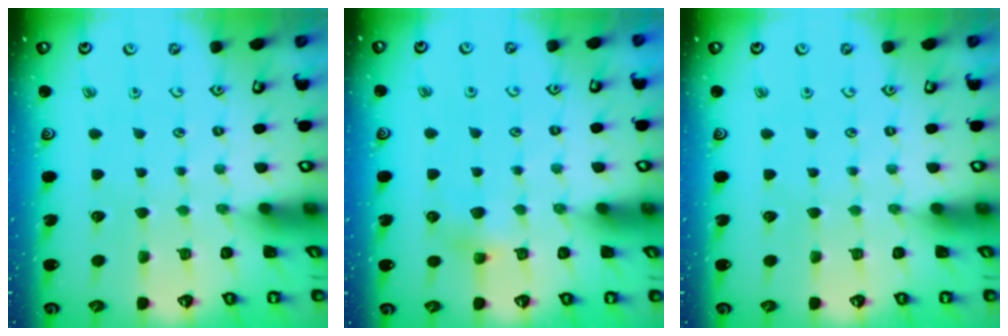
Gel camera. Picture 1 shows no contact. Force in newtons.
{"total": 4.1, "press": 4.1, "slide": 0.5}
{"total": 0.0}